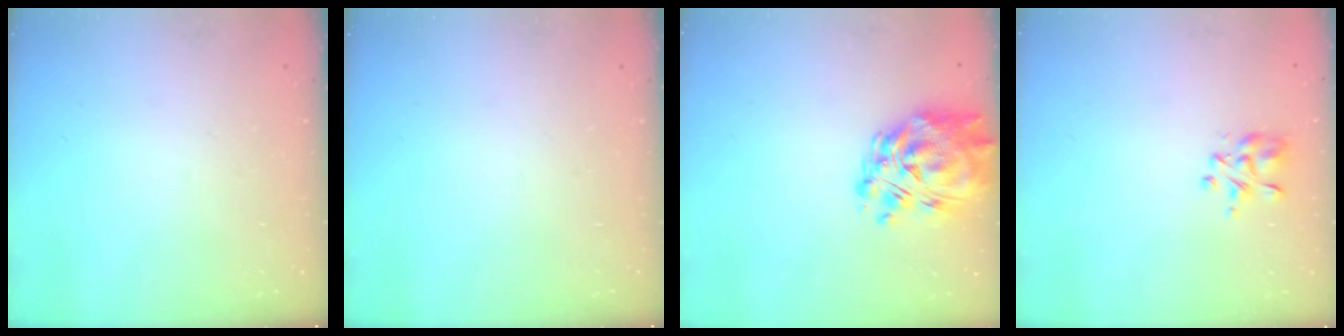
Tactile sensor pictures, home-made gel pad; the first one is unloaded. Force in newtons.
{"total": 0.0}
{"total": 10.8, "press": 10.1, "slide": 4.0}
{"total": 3.5, "press": 3.4, "slide": 0.6}